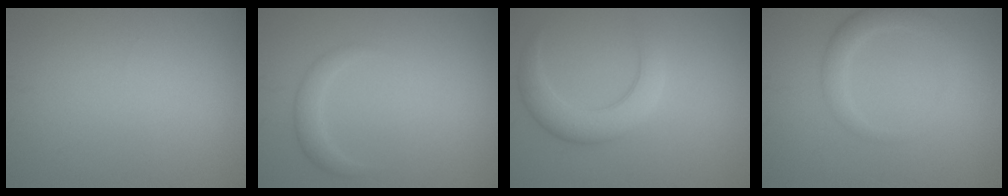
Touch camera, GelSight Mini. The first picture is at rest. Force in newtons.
{"total": 1.6, "press": 1.6, "slide": 0.1}
{"total": 4.0, "press": 4.0, "slide": 0.3}
{"total": 2.6, "press": 2.6, "slide": 0.4}